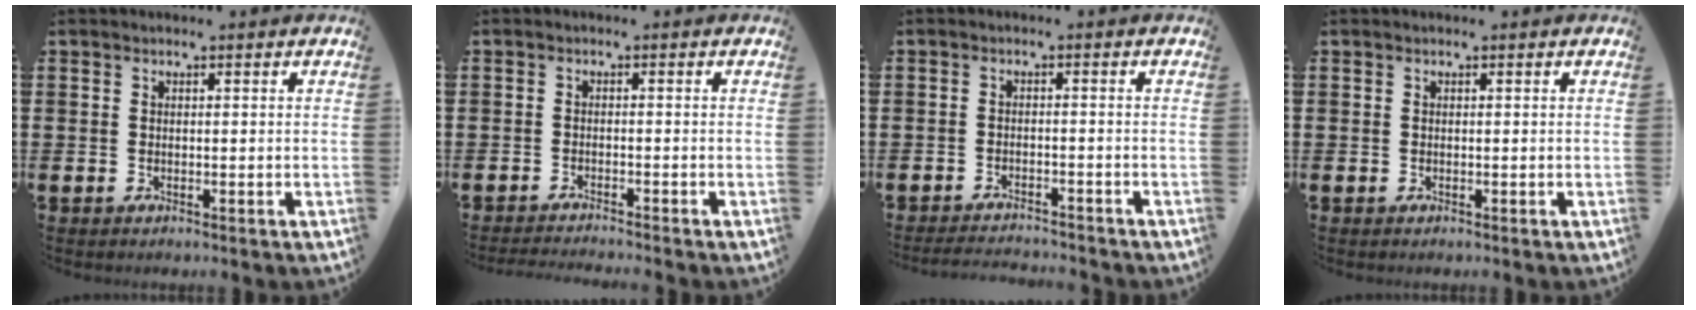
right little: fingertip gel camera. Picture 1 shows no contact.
{"total": 1.2, "force": [-1.2, -0.2, 0.1], "torque": [-0.002, 0.001, -0.024]}
{"total": 2.1, "force": [-2.1, 0.0, 0.1], "torque": [-0.005, 0.003, -0.044]}
{"total": 0.0}